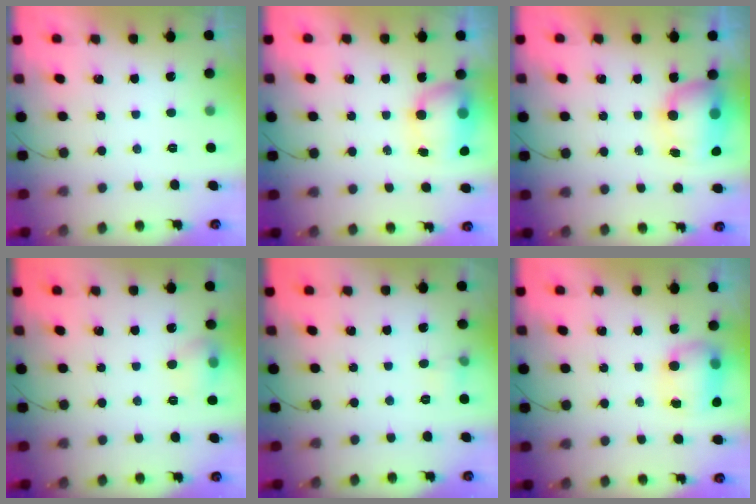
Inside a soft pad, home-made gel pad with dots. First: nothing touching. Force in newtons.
{"total": 7.1, "press": 7.0, "slide": 1.0}
{"total": 8.7, "press": 8.6, "slide": 1.6}
{"total": 8.2, "press": 8.0, "slide": 1.4}
{"total": 4.4, "press": 4.2, "slide": 1.3}
{"total": 8.2, "press": 8.1, "slide": 0.9}